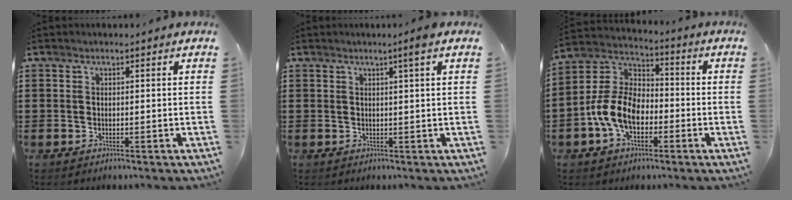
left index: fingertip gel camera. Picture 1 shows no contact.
{"total": 2.1, "force": [1.2, -0.4, 1.7], "torque": [-0.035, -0.004, 0.020]}
{"total": 9.3, "force": [-3.5, 5.8, 6.4], "torque": [-0.172, -0.002, -0.079]}